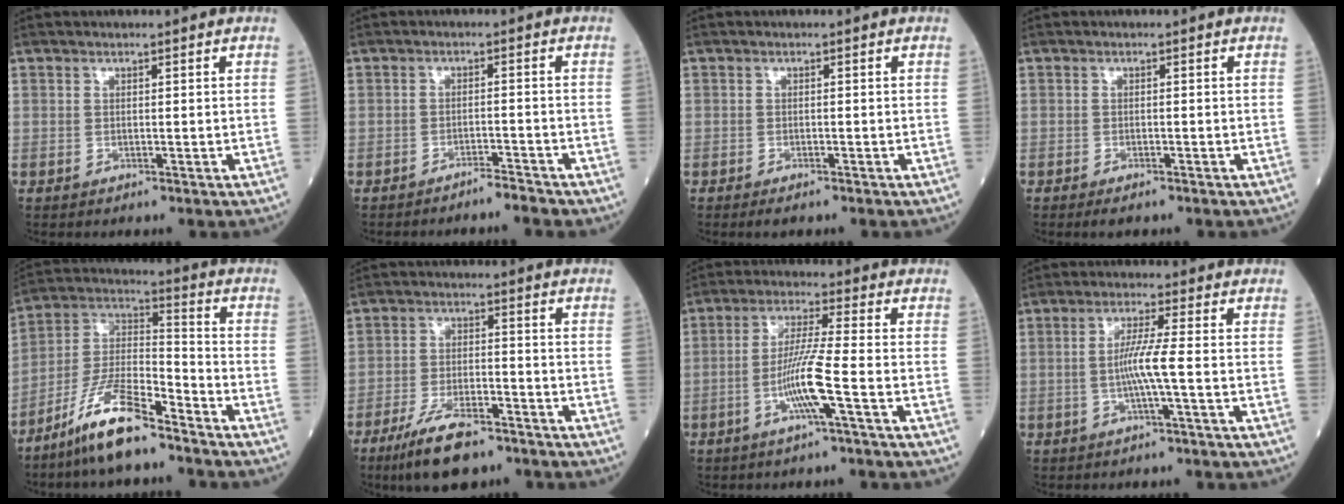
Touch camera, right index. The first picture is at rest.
{"total": 2.6, "force": [-2.5, -0.1, 0.6], "torque": [-0.008, -0.004, -0.039]}
{"total": 1.6, "force": [-1.2, 0.3, 0.9], "torque": [-0.016, -0.002, -0.017]}
{"total": 1.7, "force": [-1.3, 0.4, 1.0], "torque": [-0.018, -0.002, -0.018]}
{"total": 12.6, "force": [-9.2, 2.1, 8.3], "torque": [-0.170, -0.002, -0.178]}
{"total": 9.8, "force": [-7.1, 2.7, 6.2], "torque": [-0.120, -0.014, -0.126]}
{"total": 7.8, "force": [-2.9, -0.9, 7.1], "torque": [-0.142, -0.001, -0.060]}
{"total": 4.7, "force": [-0.9, -0.8, 4.5], "torque": [-0.089, 0.002, -0.019]}